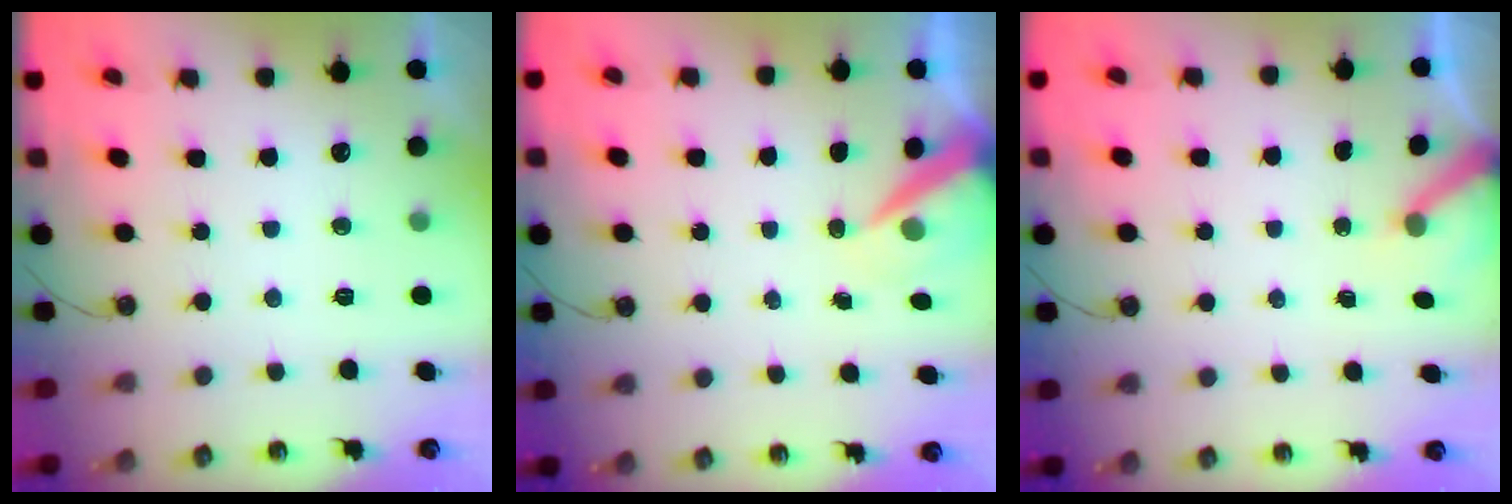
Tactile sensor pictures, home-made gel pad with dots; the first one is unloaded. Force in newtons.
{"total": 6.7, "press": 6.7, "slide": 0.8}
{"total": 3.2, "press": 3.1, "slide": 0.3}